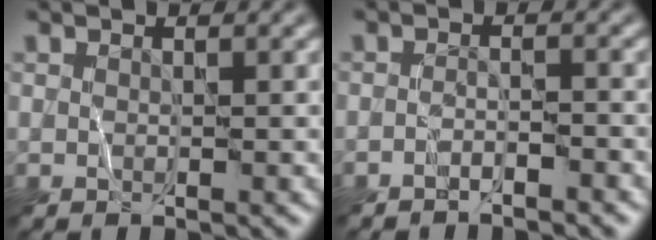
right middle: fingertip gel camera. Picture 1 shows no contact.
{"total": 1.5, "force": [-1.5, 0.0, 0.4], "torque": [-0.001, 0.005, -0.030]}